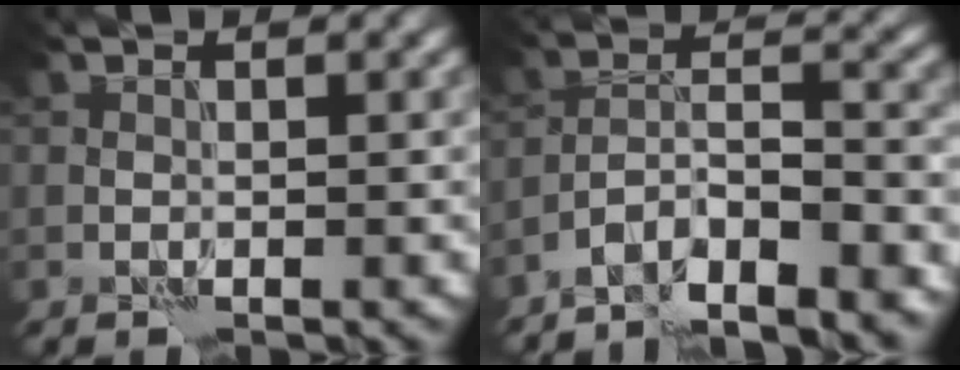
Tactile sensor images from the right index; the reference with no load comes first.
{"total": 7.5, "force": [-5.9, 1.5, 4.4], "torque": [-0.065, 0.003, -0.107]}